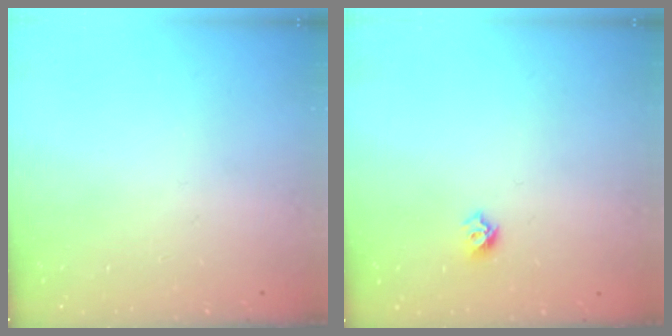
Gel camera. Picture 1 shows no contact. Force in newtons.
{"total": 4.9, "press": 4.8, "slide": 0.8}